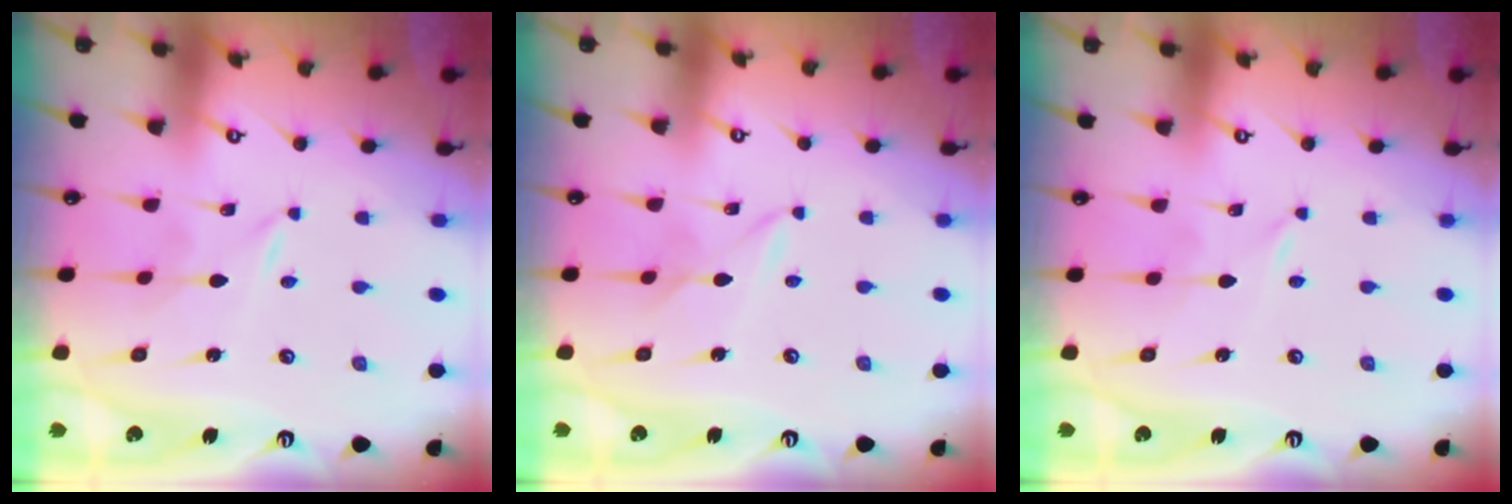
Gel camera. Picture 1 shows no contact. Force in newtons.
{"total": 2.4, "press": 2.4, "slide": 0.3}
{"total": 0.0}